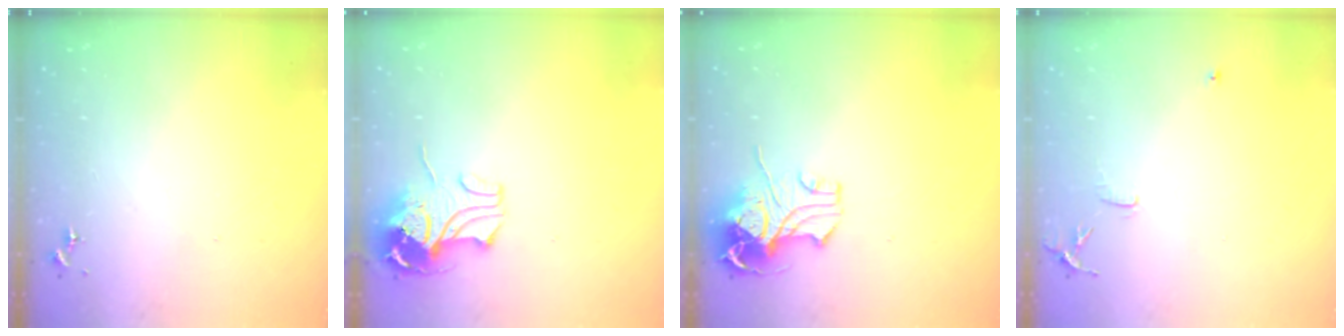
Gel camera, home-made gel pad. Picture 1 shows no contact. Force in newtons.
{"total": 10.9, "press": 10.9, "slide": 1.1}
{"total": 10.7, "press": 10.6, "slide": 1.8}
{"total": 6.2, "press": 6.1, "slide": 0.7}